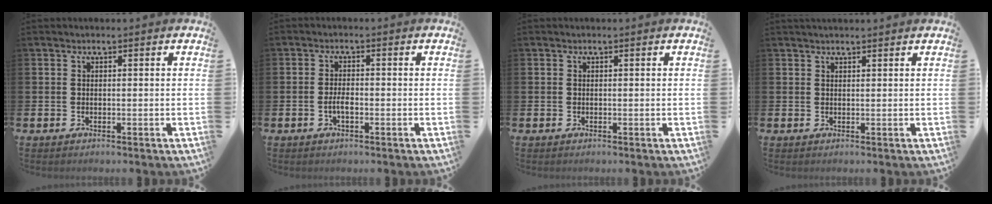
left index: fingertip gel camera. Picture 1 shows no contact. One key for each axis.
{"total": 2.0, "fx": -0.6, "fy": 0.8, "fz": 1.7, "tx": -0.028, "ty": 0.000, "tz": -0.014}
{"total": 0.0}
{"total": 1.1, "fx": 1.0, "fy": 0.0, "fz": 0.2, "tx": 0.009, "ty": -0.006, "tz": 0.017}